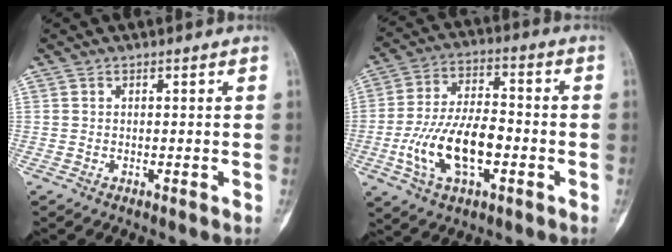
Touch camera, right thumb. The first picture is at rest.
{"total": 15.1, "force": [-3.9, 7.6, 12.4], "torque": [-0.236, 0.027, -0.068]}